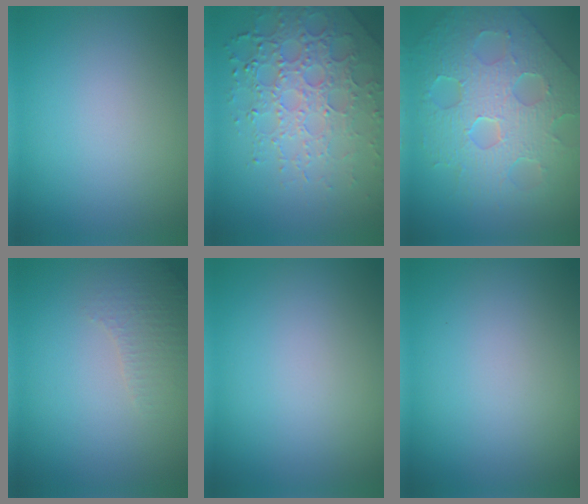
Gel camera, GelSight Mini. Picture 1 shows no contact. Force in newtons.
{"total": 6.9, "press": 5.0, "slide": 4.7}
{"total": 9.0, "press": 6.5, "slide": 6.3}
{"total": 2.0, "press": 1.9, "slide": 0.5}
{"total": 0.0}
{"total": 0.0}